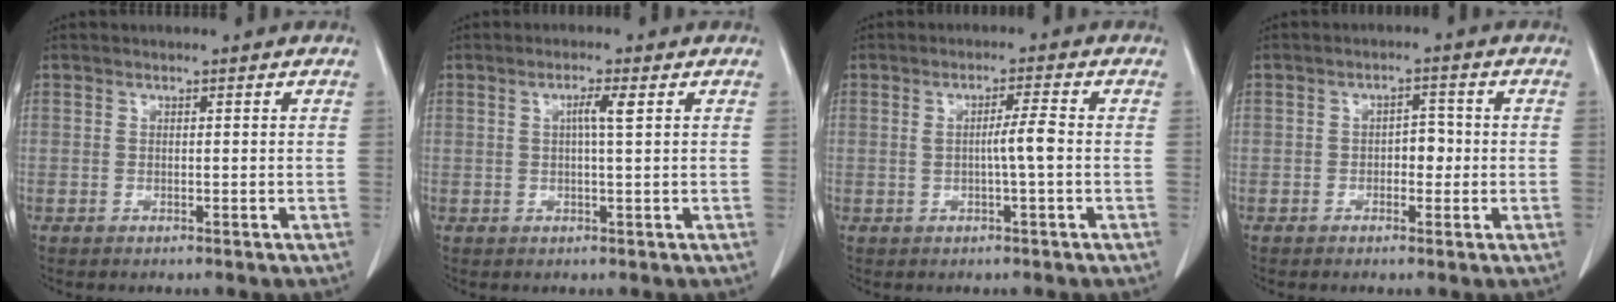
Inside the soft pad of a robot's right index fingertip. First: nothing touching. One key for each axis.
{"total": 2.5, "fx": 0.7, "fy": -0.3, "fz": 2.4, "tx": -0.045, "ty": 0.002, "tz": 0.011}
{"total": 3.5, "fx": -0.2, "fy": -0.3, "fz": 3.5, "tx": -0.058, "ty": 0.000, "tz": -0.004}
{"total": 2.8, "fx": -0.4, "fy": 1.6, "fz": 2.2, "tx": -0.024, "ty": 0.006, "tz": -0.007}